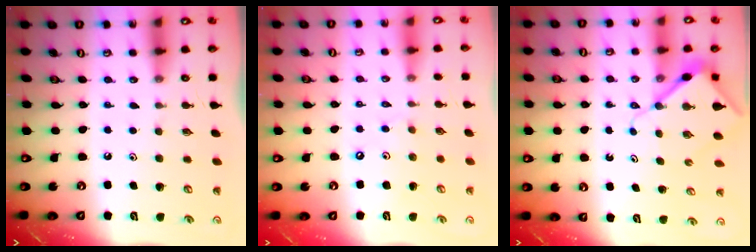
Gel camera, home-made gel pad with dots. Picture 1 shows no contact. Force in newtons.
{"total": 2.8, "press": 2.8, "slide": 0.5}
{"total": 9.6, "press": 9.5, "slide": 0.9}